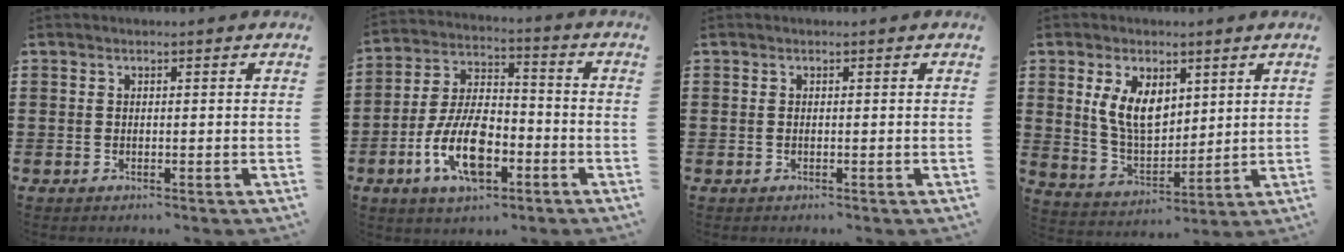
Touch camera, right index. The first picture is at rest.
{"total": 11.8, "force": [-4.8, 5.6, 9.2], "torque": [-0.208, 0.000, -0.090]}
{"total": 0.0}
{"total": 8.1, "force": [3.0, 4.8, 5.8], "torque": [-0.125, 0.004, 0.054]}